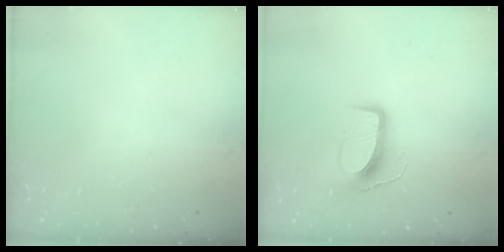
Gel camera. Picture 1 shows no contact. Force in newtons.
{"total": 10.7, "press": 10.7, "slide": 0.4}